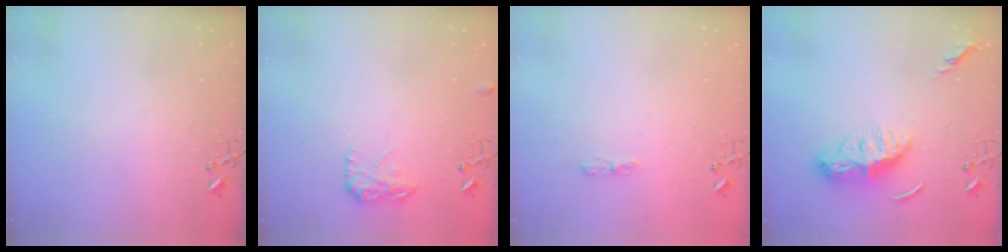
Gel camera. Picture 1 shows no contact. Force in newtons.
{"total": 9.2, "press": 9.2, "slide": 0.4}
{"total": 3.4, "press": 3.4, "slide": 0.6}
{"total": 10.5, "press": 10.4, "slide": 1.1}